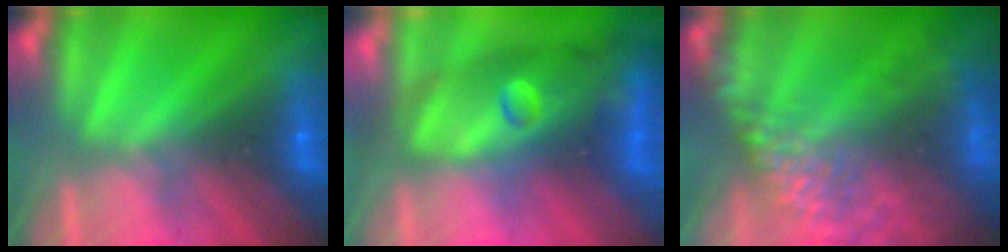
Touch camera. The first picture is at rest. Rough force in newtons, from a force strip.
{"total": 7.9}
{"total": 9.6}